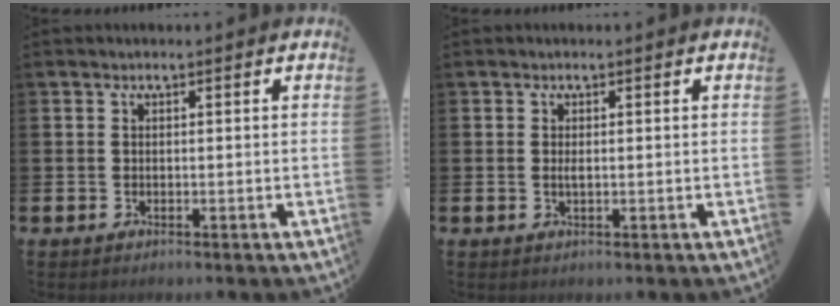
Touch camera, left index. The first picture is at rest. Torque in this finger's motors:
{"motor_torque": [0.45, 0.07, 0.00, 0.06]}